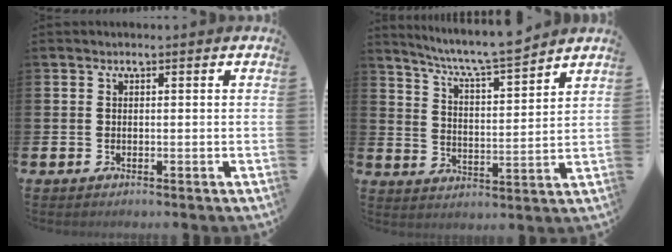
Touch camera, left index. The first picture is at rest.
{"total": 7.0, "force": [6.6, -0.1, 2.2], "torque": [-0.069, -0.049, 0.113]}